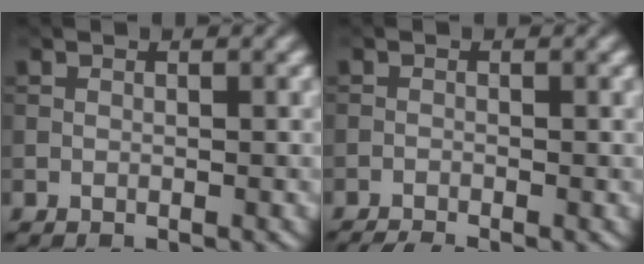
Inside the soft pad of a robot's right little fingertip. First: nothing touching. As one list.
[{"total": 2.1, "force": [-1.8, 0.2, 1.1], "torque": [-0.024, -0.004, -0.039]}]